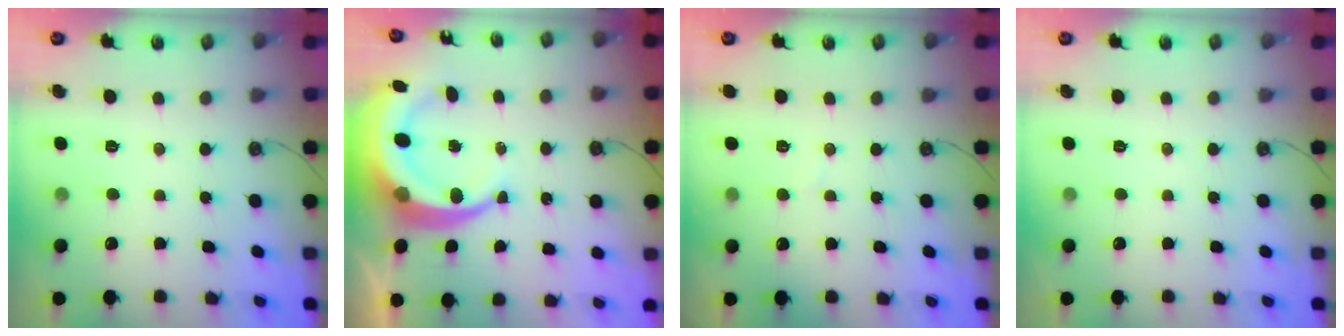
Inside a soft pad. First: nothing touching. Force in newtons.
{"total": 13.3, "press": 13.1, "slide": 2.8}
{"total": 1.6, "press": 1.5, "slide": 0.1}
{"total": 0.0}